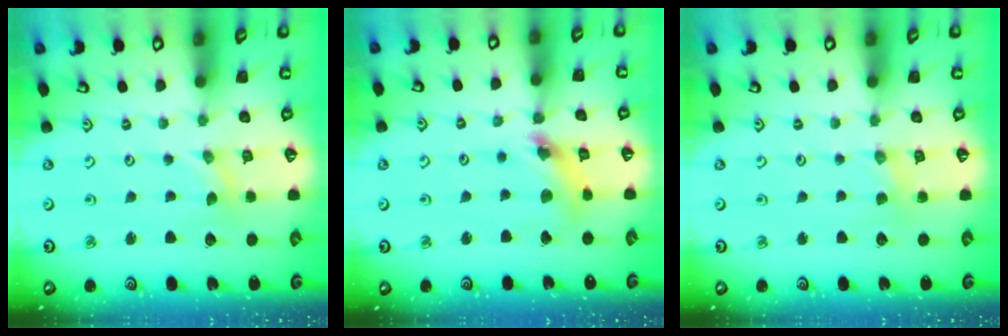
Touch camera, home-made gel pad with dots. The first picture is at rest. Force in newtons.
{"total": 9.3, "press": 9.2, "slide": 1.1}
{"total": 2.0, "press": 2.0, "slide": 0.3}